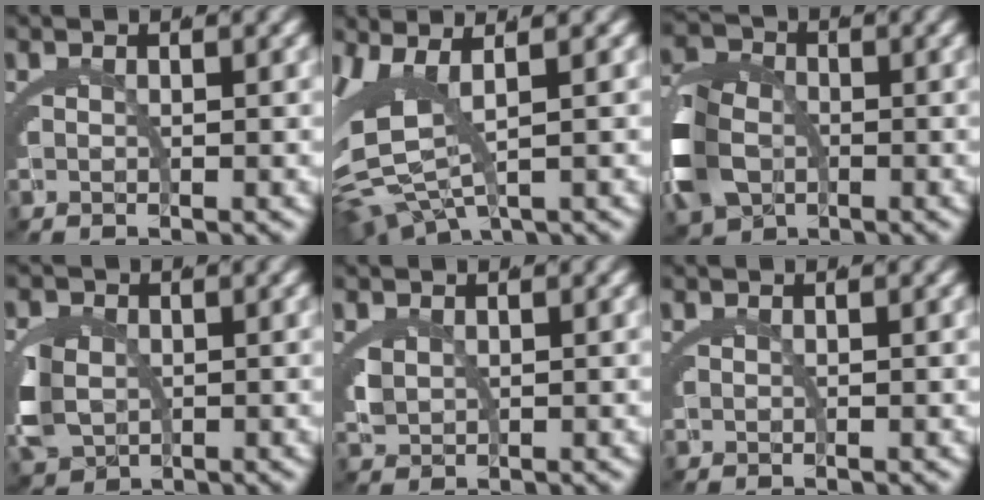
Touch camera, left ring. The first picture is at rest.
{"total": 9.3, "force": [-0.2, 6.6, 6.6], "torque": [-0.170, -0.034, 0.011]}
{"total": 5.8, "force": [-1.4, 4.5, 3.3], "torque": [-0.084, -0.029, -0.010]}
{"total": 3.7, "force": [-0.6, 2.6, 2.5], "torque": [-0.064, -0.024, 0.005]}
{"total": 1.2, "force": [0.3, 0.8, 0.9], "torque": [-0.032, -0.016, 0.019]}
{"total": 0.0}